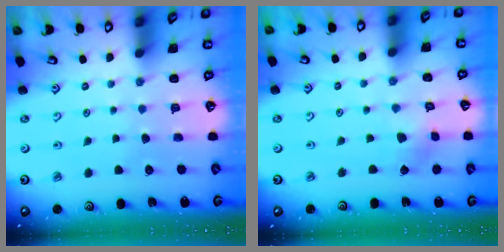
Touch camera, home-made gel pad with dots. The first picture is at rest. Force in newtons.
{"total": 2.0, "press": 2.0, "slide": 0.1}